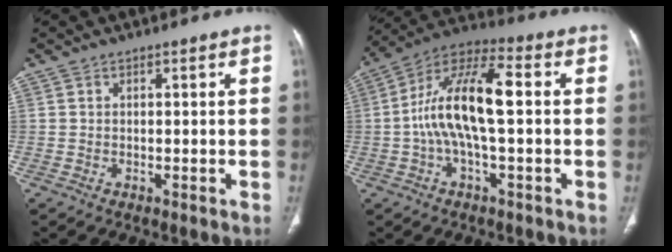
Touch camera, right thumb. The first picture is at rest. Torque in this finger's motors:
{"motor_torque": [0.36, 0.46, 1.55, -0.45, 0.56]}